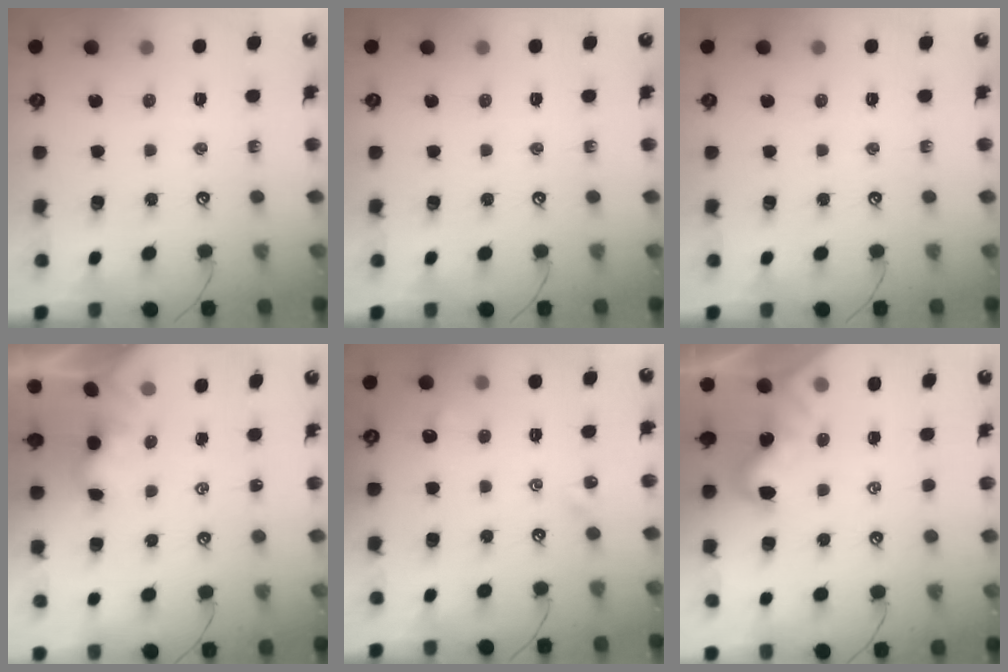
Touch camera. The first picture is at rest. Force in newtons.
{"total": 0.0}
{"total": 0.0}
{"total": 0.5, "press": 0.4, "slide": 0.4}
{"total": 2.0, "press": 1.9, "slide": 0.5}
{"total": 1.8, "press": 1.8, "slide": 0.5}